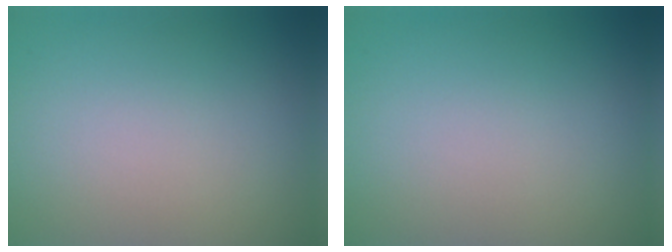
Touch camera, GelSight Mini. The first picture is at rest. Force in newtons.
{"total": 0.0}